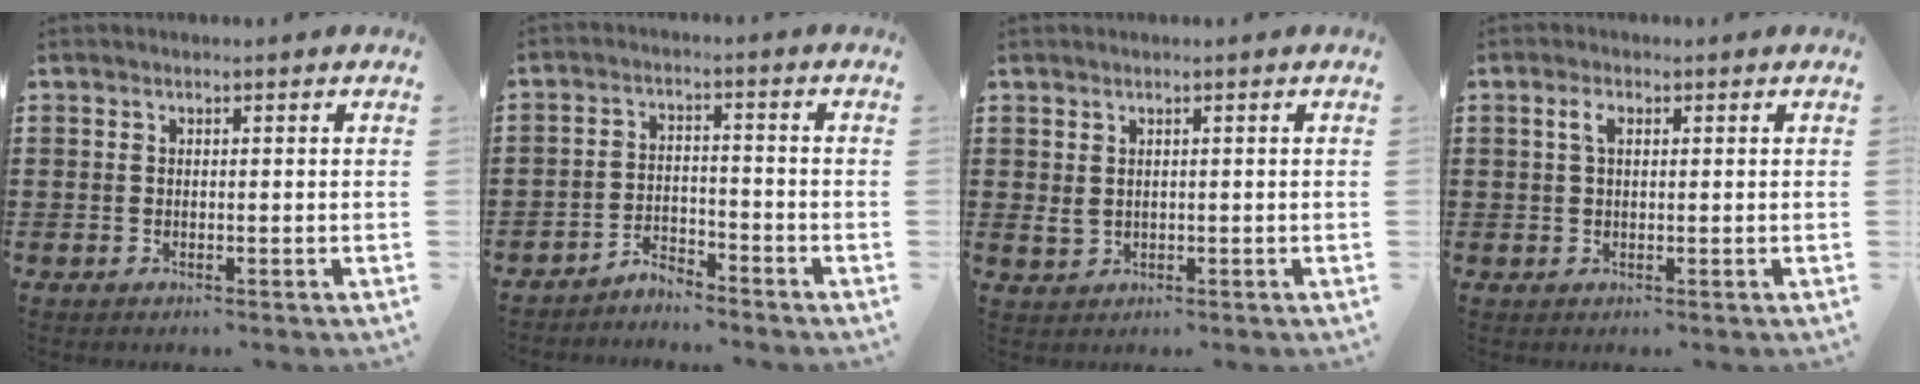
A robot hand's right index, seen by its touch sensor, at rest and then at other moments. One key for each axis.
{"total": 3.5, "fx": -3.5, "fy": 0.4, "fz": 0.0, "tx": -0.009, "ty": 0.004, "tz": -0.074}
{"total": 1.3, "fx": 0.5, "fy": 0.9, "fz": 0.8, "tx": -0.027, "ty": 0.001, "tz": 0.007}
{"total": 2.2, "fx": 0.6, "fy": 1.0, "fz": 1.8, "tx": -0.039, "ty": 0.008, "tz": 0.010}